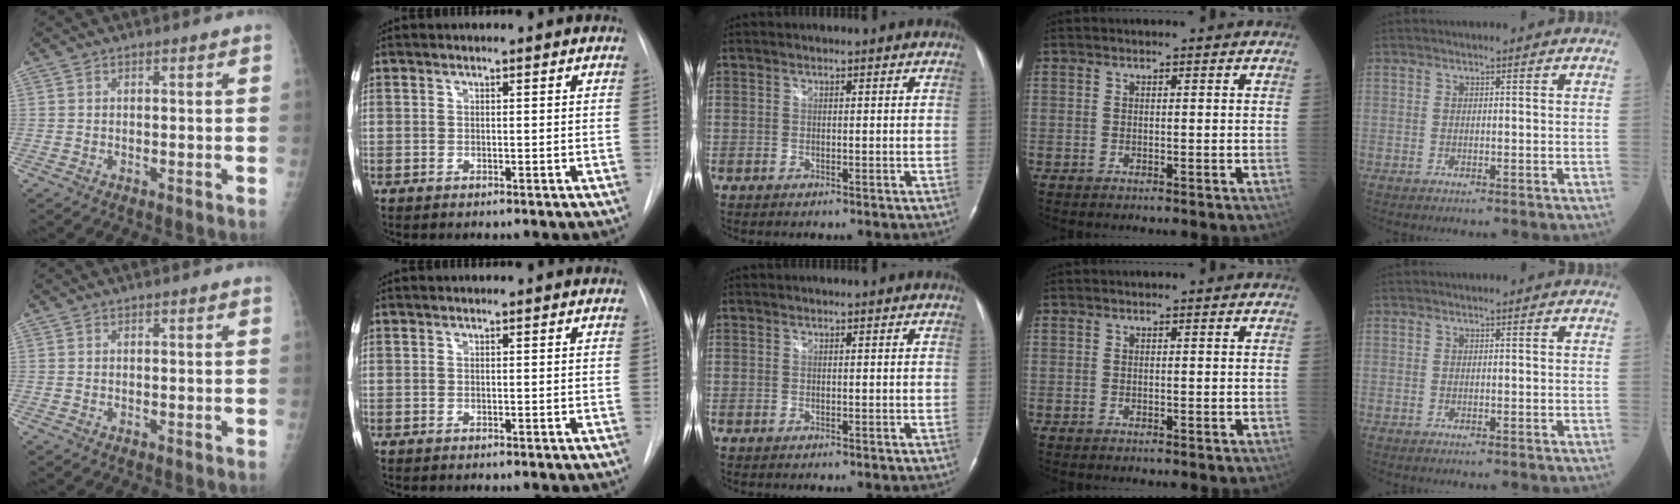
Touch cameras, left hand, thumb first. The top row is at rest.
{}